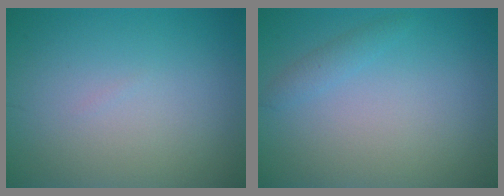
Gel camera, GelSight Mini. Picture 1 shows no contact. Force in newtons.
{"total": 1.1, "press": 1.1, "slide": 0.1}